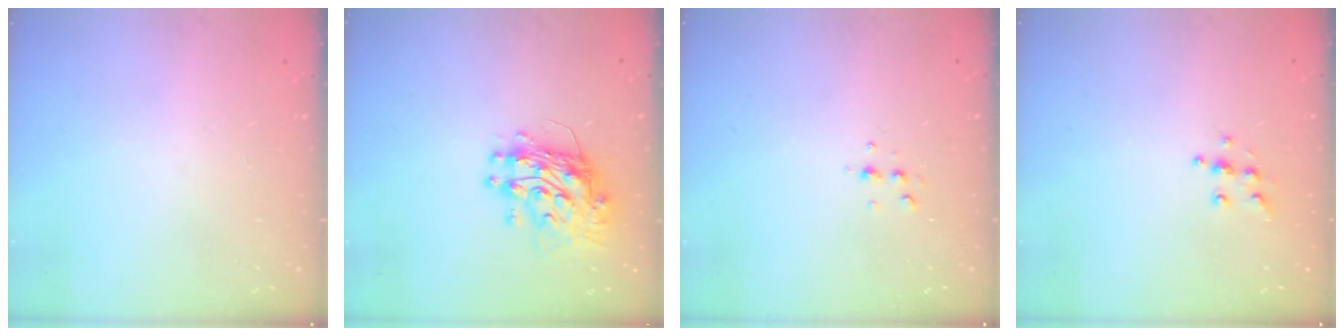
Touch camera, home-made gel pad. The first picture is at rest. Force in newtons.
{"total": 11.7, "press": 11.6, "slide": 1.2}
{"total": 4.0, "press": 3.9, "slide": 0.9}
{"total": 5.9, "press": 5.9, "slide": 0.5}